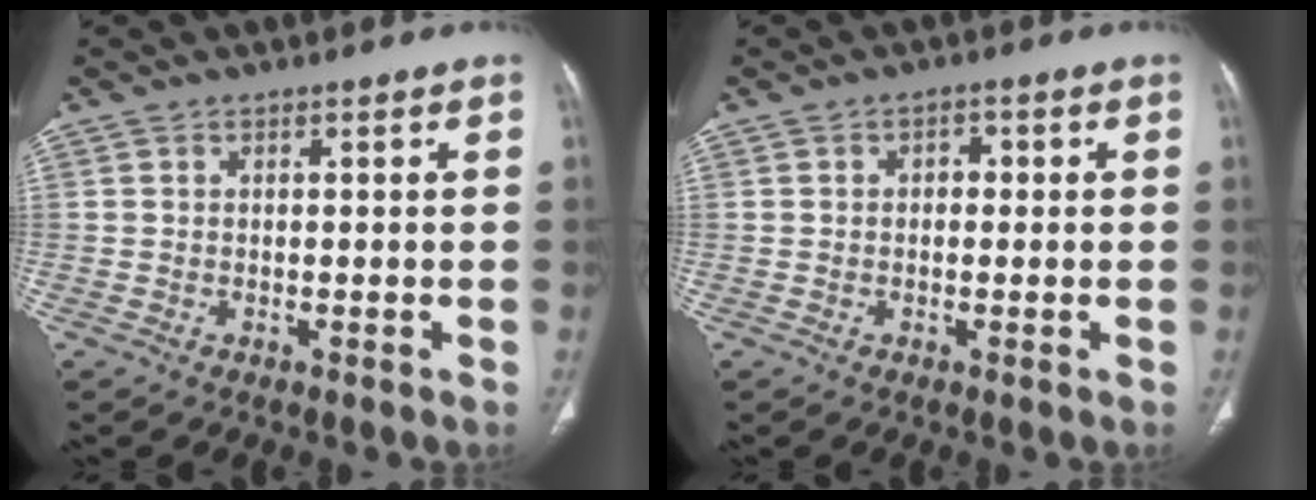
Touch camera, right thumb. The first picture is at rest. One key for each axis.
{"total": 2.2, "fx": 0.2, "fy": 1.6, "fz": 1.5, "tx": -0.012, "ty": 0.007, "tz": 0.000}